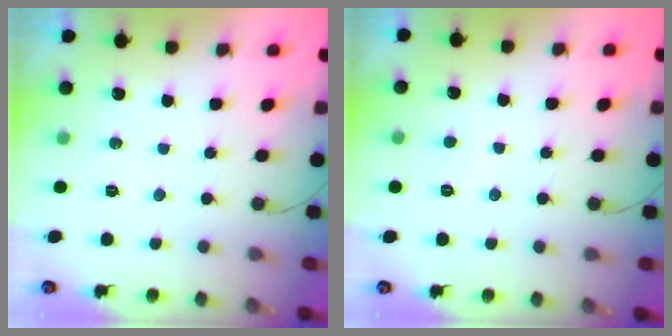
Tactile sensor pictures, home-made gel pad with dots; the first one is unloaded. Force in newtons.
{"total": 1.3, "press": 1.3, "slide": 0.1}